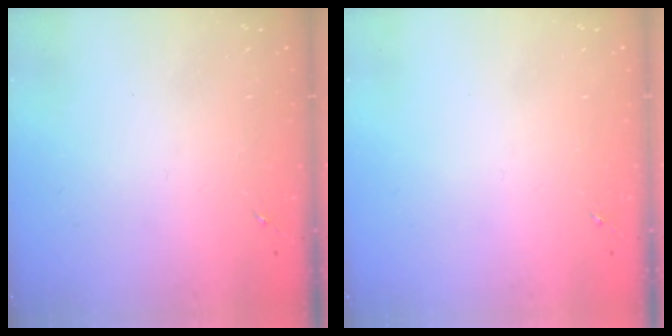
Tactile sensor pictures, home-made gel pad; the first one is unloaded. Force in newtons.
{"total": 0.0}